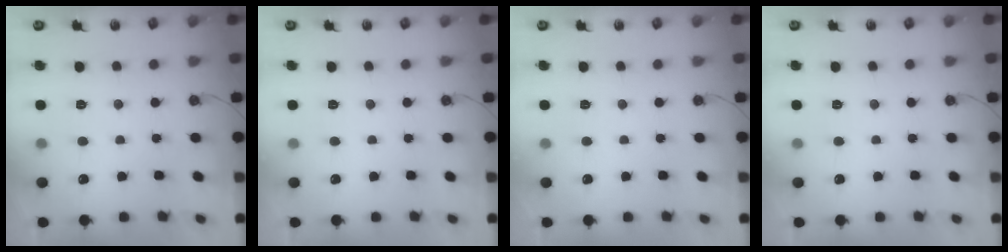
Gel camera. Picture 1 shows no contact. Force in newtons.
{"total": 0.0}
{"total": 0.0}
{"total": 0.0}